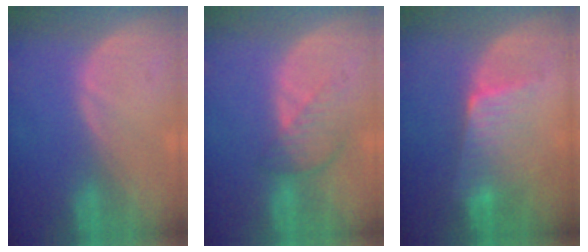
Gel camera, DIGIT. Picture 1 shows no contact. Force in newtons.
{"total": 4.3, "press": 3.8, "slide": 1.9}
{"total": 6.4, "press": 5.8, "slide": 2.9}